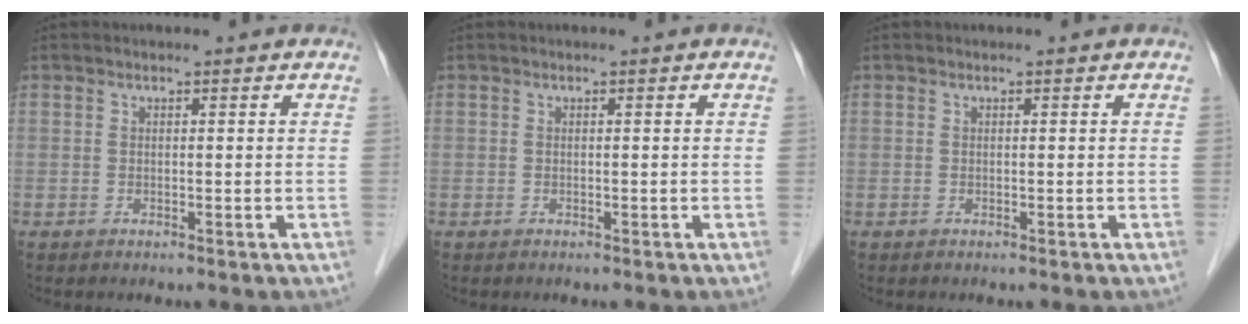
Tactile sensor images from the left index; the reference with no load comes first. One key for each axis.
{"total": 0.0}
{"total": 0.0}